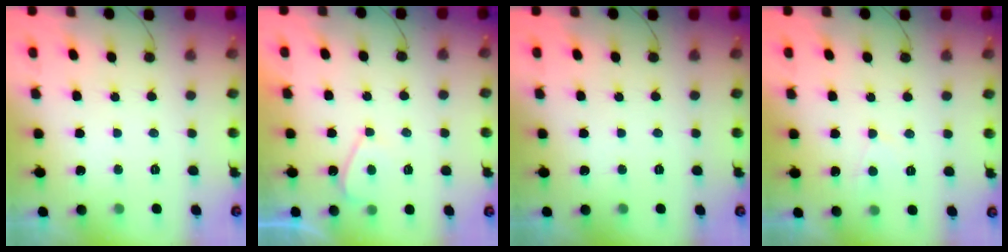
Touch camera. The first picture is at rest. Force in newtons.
{"total": 2.9, "press": 2.9, "slide": 0.4}
{"total": 0.0}
{"total": 3.2, "press": 3.1, "slide": 0.6}